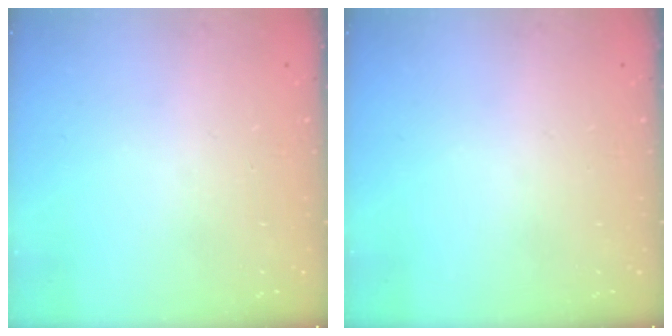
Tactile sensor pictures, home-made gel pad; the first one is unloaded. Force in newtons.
{"total": 0.0}